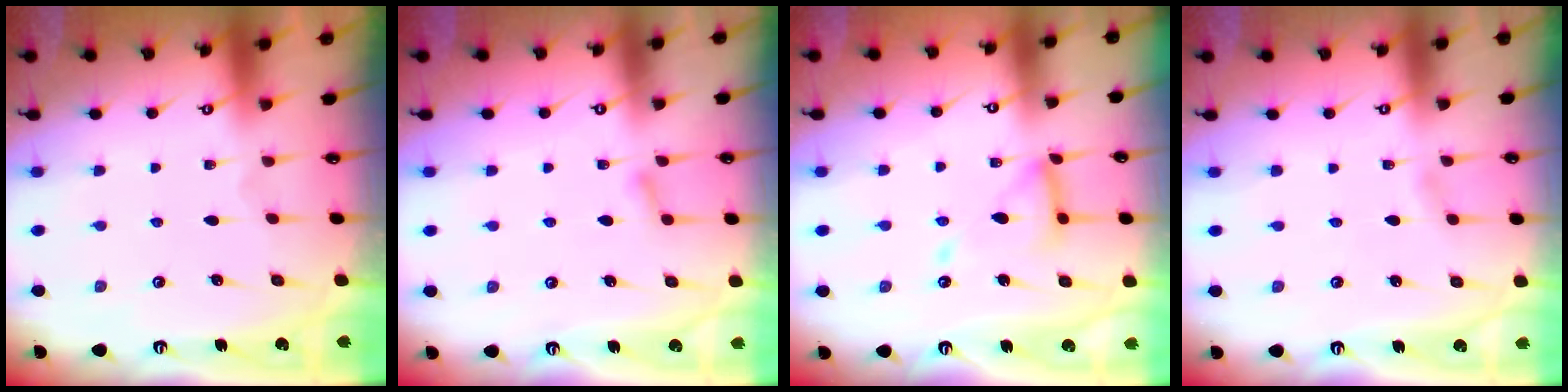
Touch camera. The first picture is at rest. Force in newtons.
{"total": 5.4, "press": 5.4, "slide": 0.8}
{"total": 12.9, "press": 12.9, "slide": 1.3}
{"total": 1.3, "press": 1.3, "slide": 0.2}